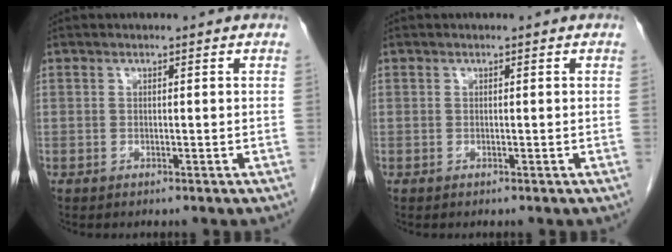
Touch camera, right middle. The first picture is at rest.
{"total": 0.0}